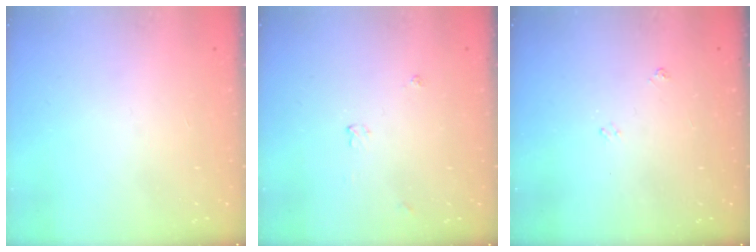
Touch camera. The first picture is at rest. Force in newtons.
{"total": 3.6, "press": 3.5, "slide": 0.5}
{"total": 3.5, "press": 3.4, "slide": 0.5}